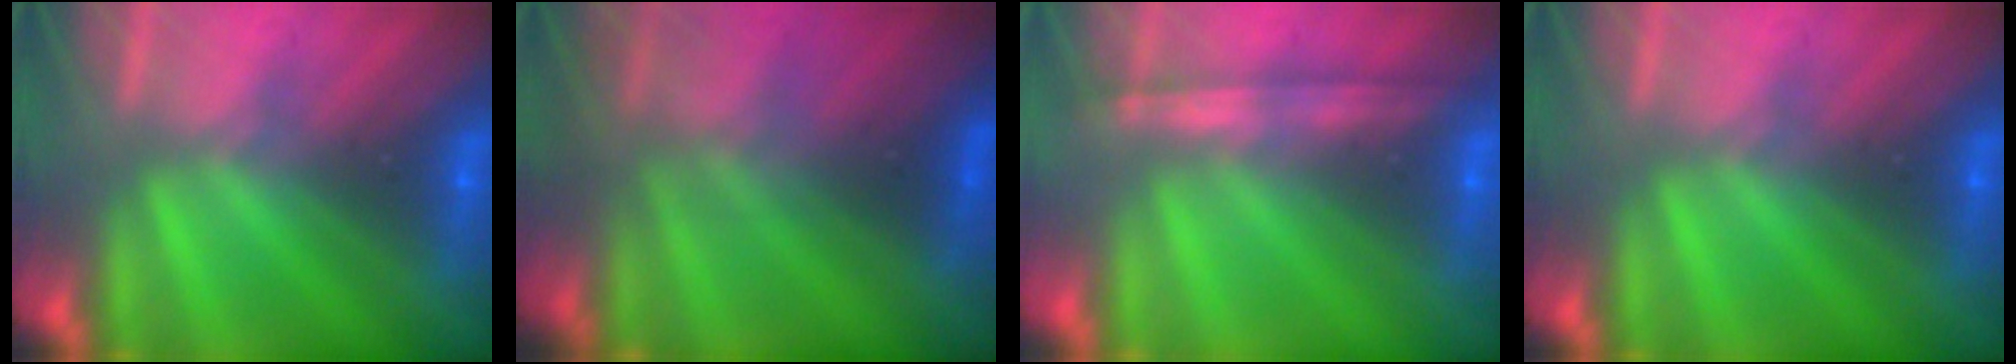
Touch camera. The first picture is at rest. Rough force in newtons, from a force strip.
{"total": 4.1}
{"total": 1.2}
{"total": 0.0}